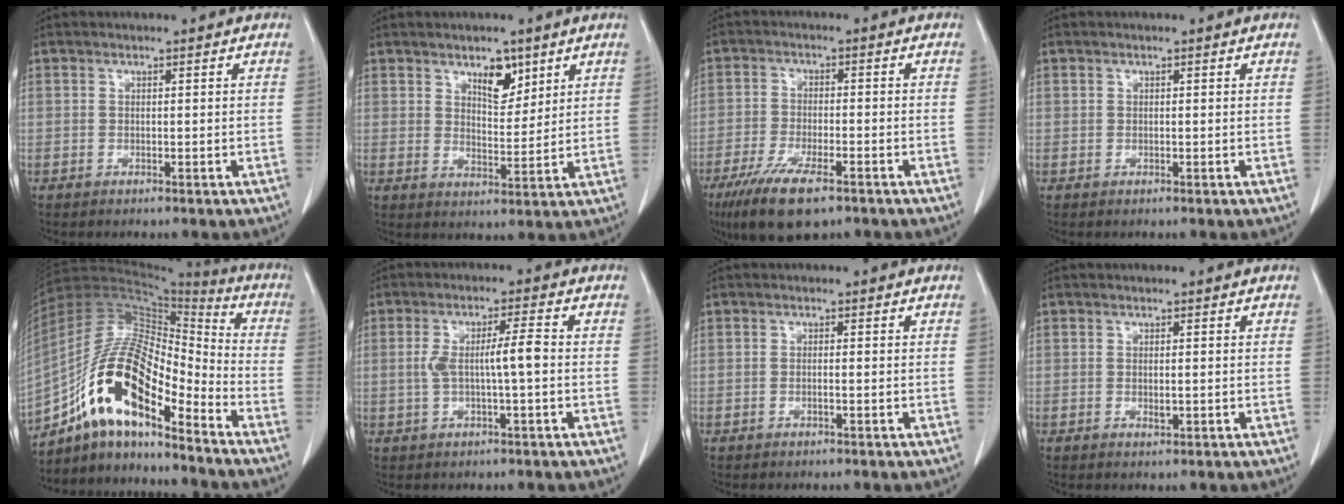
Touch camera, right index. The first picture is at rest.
{"total": 5.1, "force": [3.3, 2.2, 3.2], "torque": [-0.049, -0.006, 0.056]}
{"total": 9.6, "force": [-6.3, 2.4, 6.8], "torque": [-0.126, -0.018, -0.105]}
{"total": 0.0}
{"total": 16.7, "force": [-10.3, 4.3, 12.4], "torque": [-0.242, 0.029, -0.182]}
{"total": 5.4, "force": [-0.1, 0.4, 5.4], "torque": [-0.101, 0.012, 0.003]}
{"total": 0.5, "force": [-0.1, 0.0, 0.5], "torque": [-0.006, 0.001, 0.001]}
{"total": 1.0, "force": [0.0, 0.4, 1.0], "torque": [-0.016, -0.002, 0.004]}